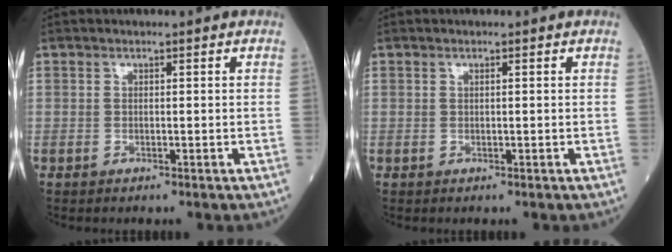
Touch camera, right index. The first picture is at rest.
{"total": 0.0}